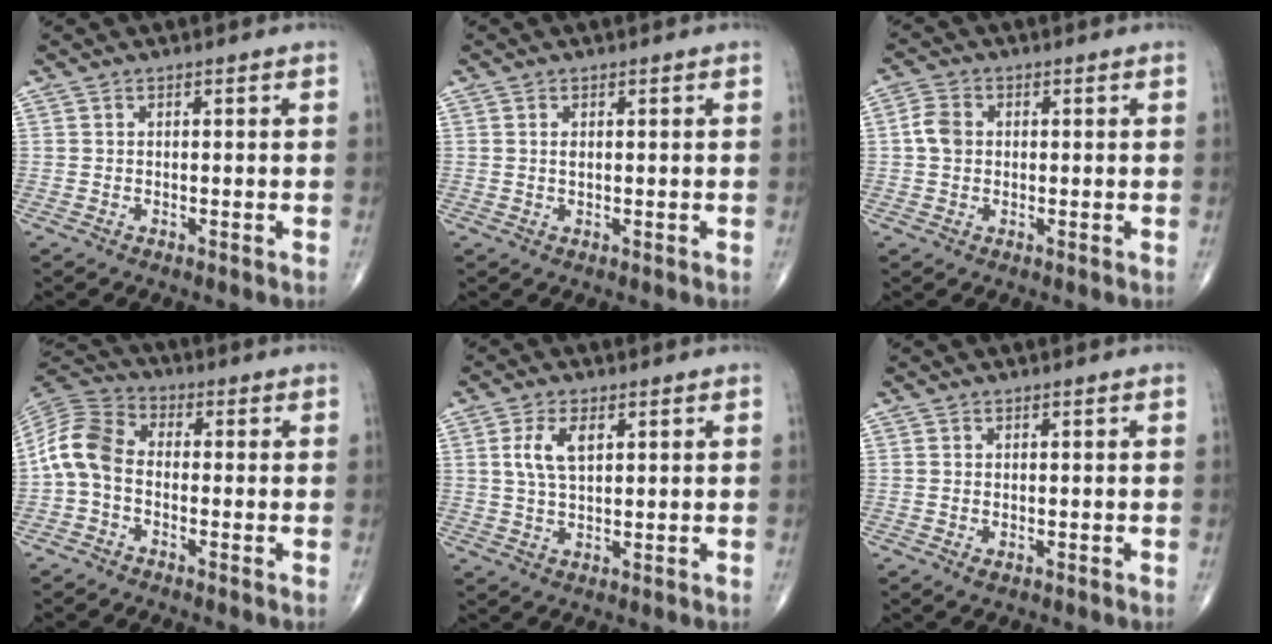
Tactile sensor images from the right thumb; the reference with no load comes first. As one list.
[{"total": 0.9, "force": [0.2, 0.5, 0.8], "torque": [-0.015, -0.001, 0.006]}, {"total": 3.9, "force": [0.3, 3.1, 2.4], "torque": [-0.044, 0.007, 0.000]}, {"total": 8.8, "force": [-1.3, 5.9, 6.4], "torque": [-0.125, 0.027, -0.043]}, {"total": 5.8, "force": [1.8, 2.8, 4.7], "torque": [-0.095, 0.000, 0.038]}, {"total": 0.9, "force": [-0.1, 0.5, 0.7], "torque": [-0.011, -0.002, 0.000]}]